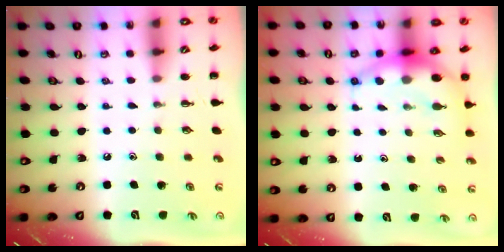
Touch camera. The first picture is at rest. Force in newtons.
{"total": 7.0, "press": 6.9, "slide": 1.5}